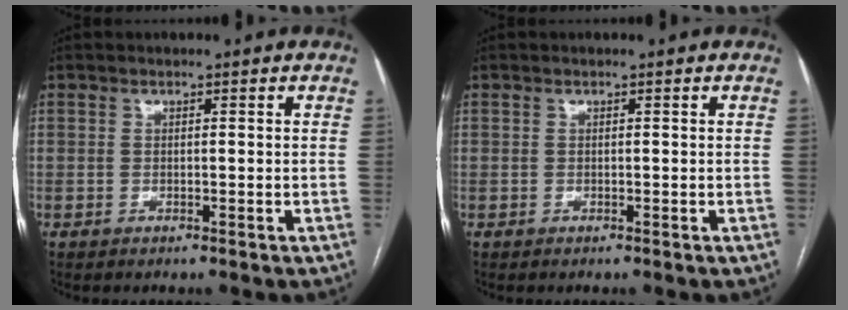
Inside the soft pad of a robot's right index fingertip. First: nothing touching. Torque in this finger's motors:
{"motor_torque": [0.07, 0.03, 0.02, 0.01]}